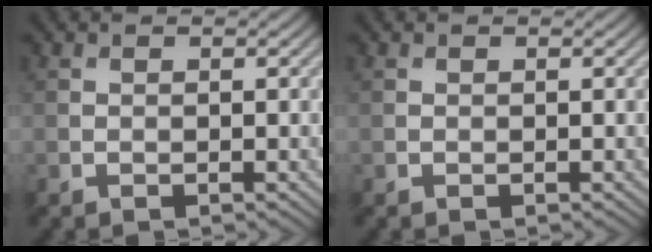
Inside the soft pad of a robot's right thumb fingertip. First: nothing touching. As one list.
[{"total": 0.0}]